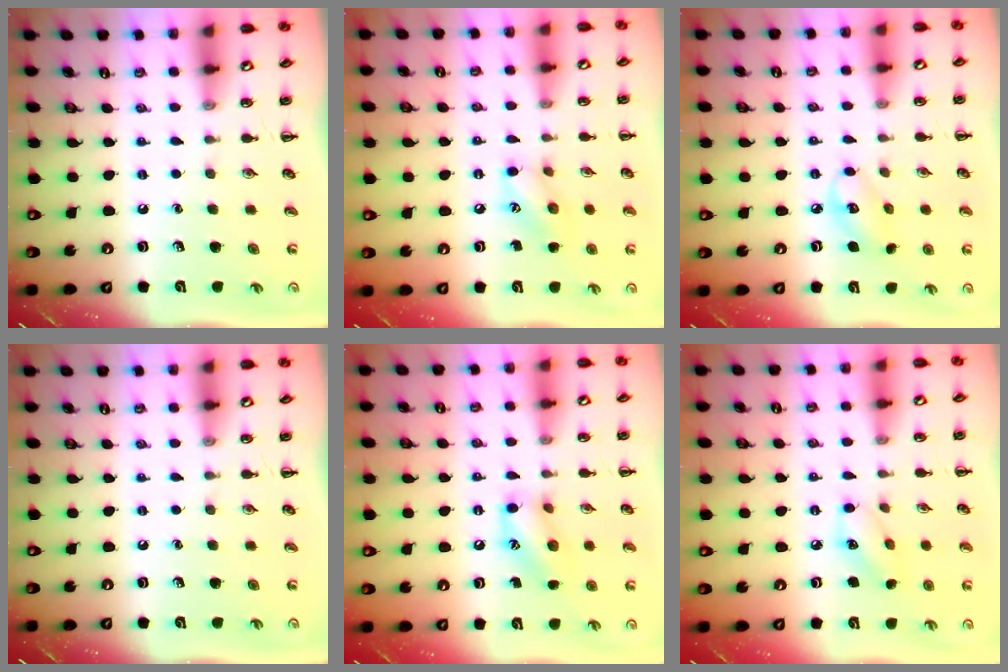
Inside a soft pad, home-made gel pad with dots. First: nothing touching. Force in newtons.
{"total": 8.9, "press": 8.9, "slide": 0.7}
{"total": 6.7, "press": 6.7, "slide": 0.9}
{"total": 0.0}
{"total": 12.2, "press": 12.0, "slide": 1.9}
{"total": 6.5, "press": 6.5, "slide": 0.9}